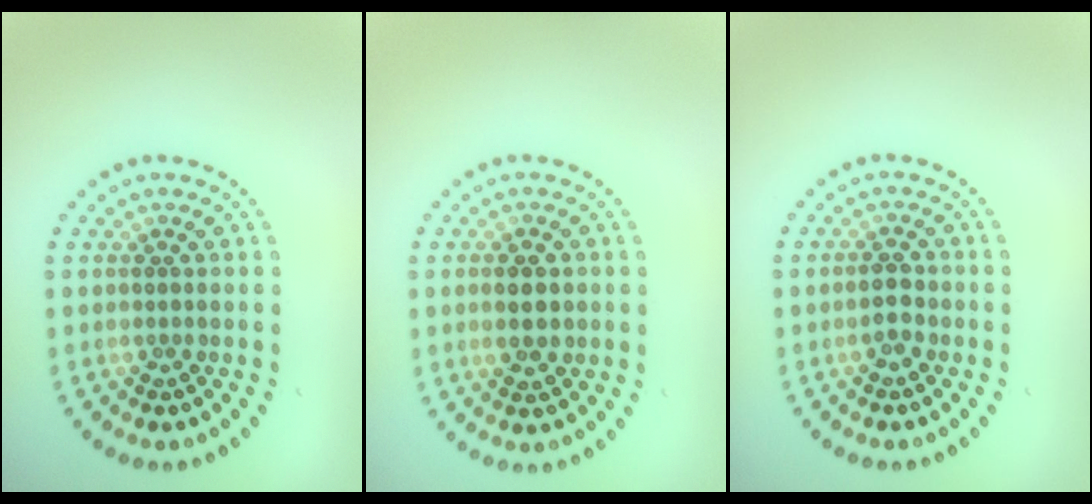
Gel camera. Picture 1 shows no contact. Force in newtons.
{"total": 3.2, "press": 3.2, "slide": 0.1}
{"total": 1.9, "press": 1.8, "slide": 0.3}